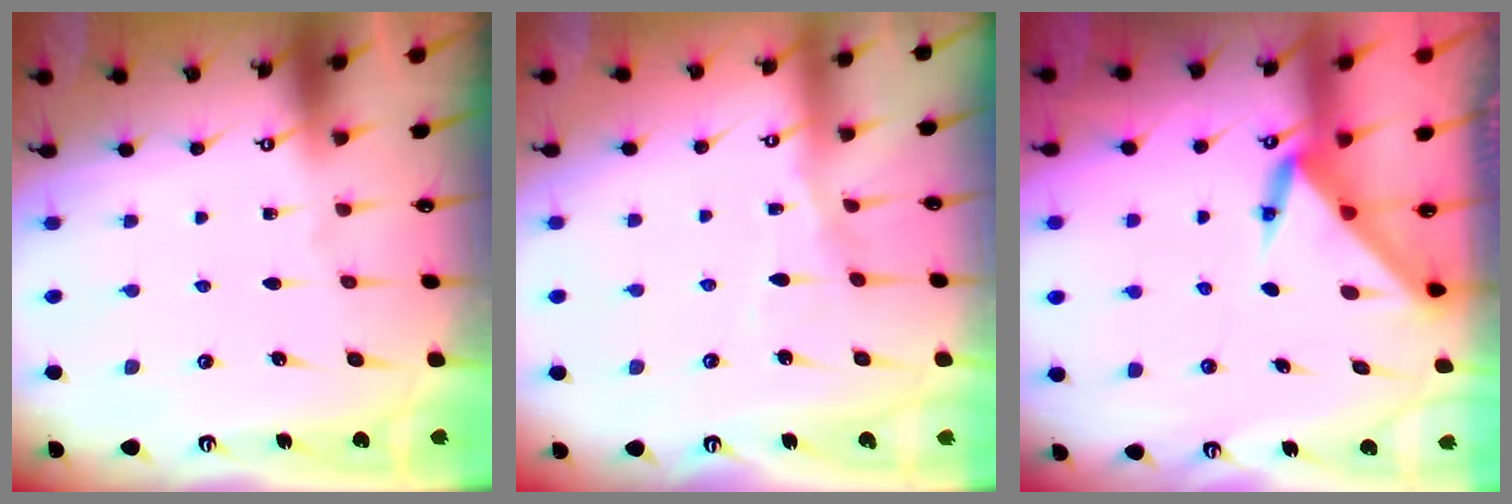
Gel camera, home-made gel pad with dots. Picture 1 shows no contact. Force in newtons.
{"total": 5.2, "press": 5.1, "slide": 0.4}
{"total": 3.6, "press": 3.6, "slide": 0.2}